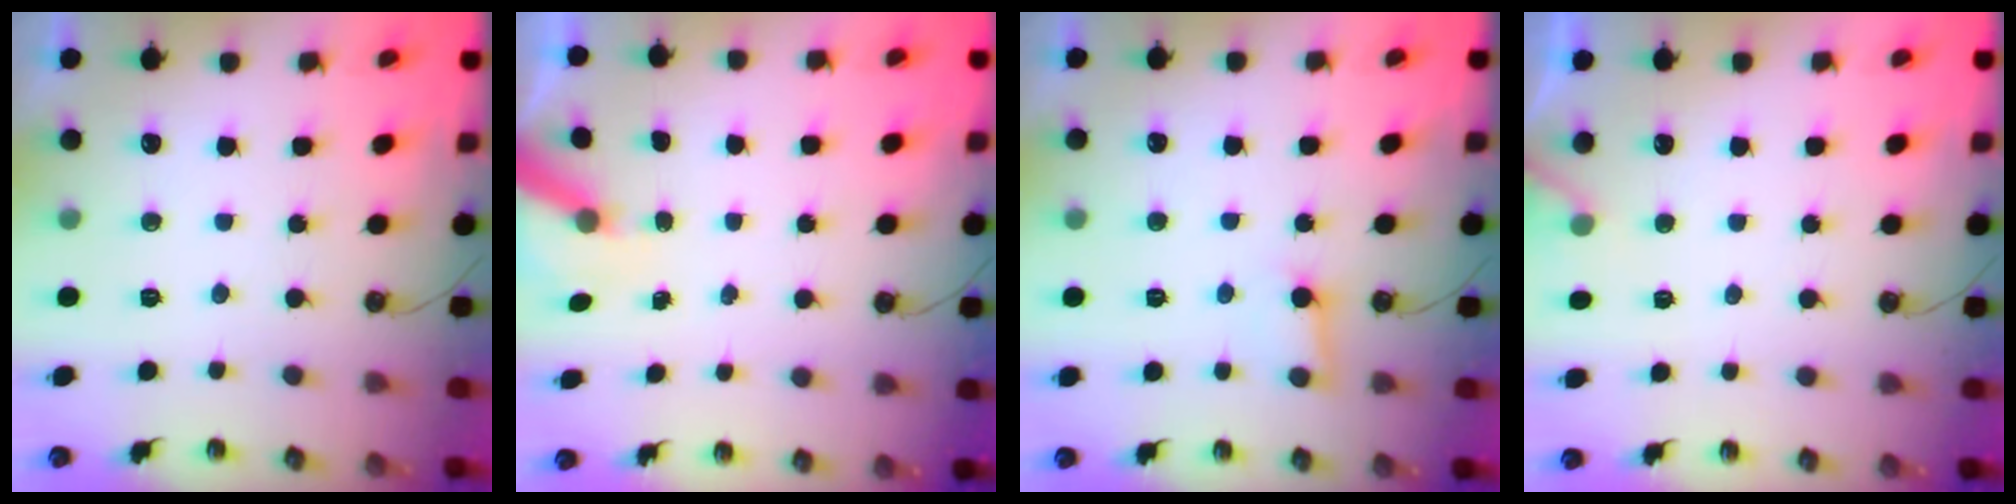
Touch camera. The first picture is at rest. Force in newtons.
{"total": 6.1, "press": 6.1, "slide": 0.7}
{"total": 4.7, "press": 4.7, "slide": 0.4}
{"total": 4.2, "press": 4.1, "slide": 0.2}